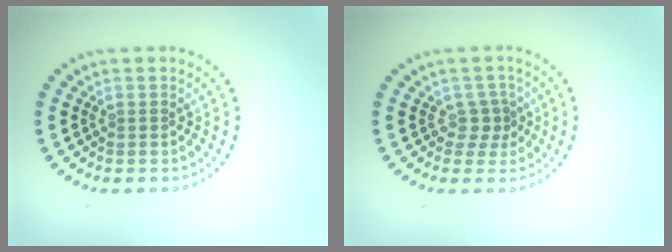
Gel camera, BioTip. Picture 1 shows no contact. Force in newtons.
{"total": 1.5, "press": 1.2, "slide": 0.9}